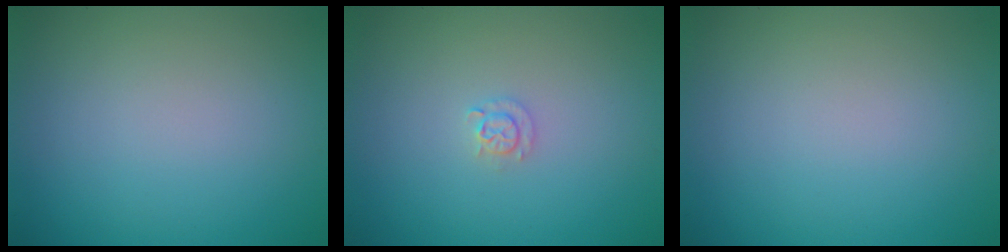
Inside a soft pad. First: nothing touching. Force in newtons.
{"total": 1.1, "press": 1.1, "slide": 0.2}
{"total": 0.0}